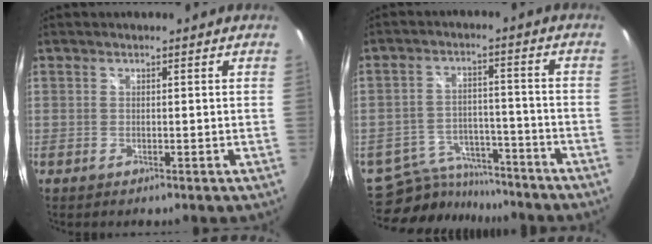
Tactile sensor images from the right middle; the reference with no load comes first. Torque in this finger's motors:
{"motor_torque": [-0.64, -0.56, -0.22, -0.08]}